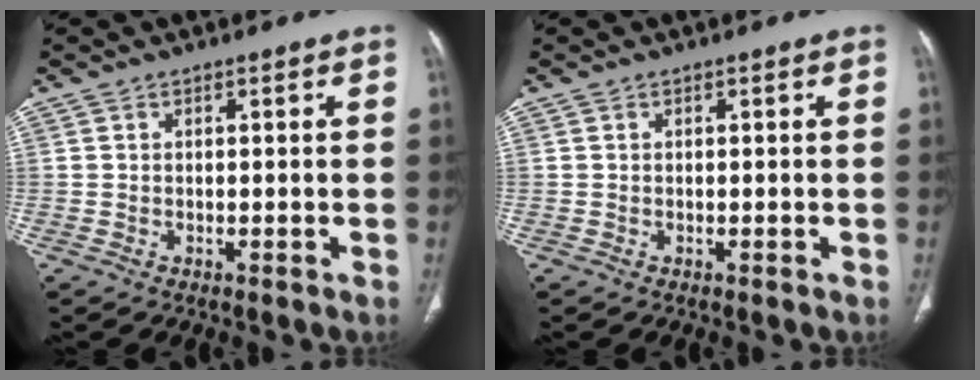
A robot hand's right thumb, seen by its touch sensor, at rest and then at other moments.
{"total": 0.0}